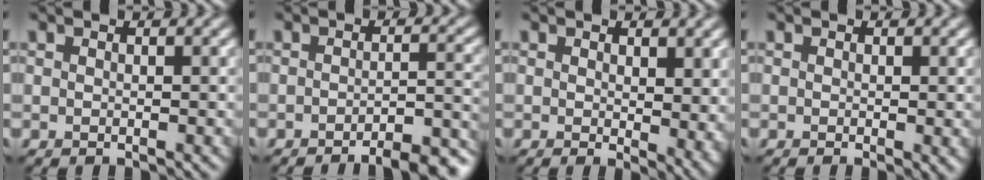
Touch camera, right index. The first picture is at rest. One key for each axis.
{"total": 6.7, "fx": -5.2, "fy": 1.7, "fz": 3.9, "tx": -0.037, "ty": 0.007, "tz": -0.060}
{"total": 3.6, "fx": 0.5, "fy": 1.6, "fz": 3.2, "tx": -0.035, "ty": -0.011, "tz": 0.010}
{"total": 1.2, "fx": -0.2, "fy": 0.1, "fz": 1.2, "tx": -0.016, "ty": -0.006, "tz": -0.003}